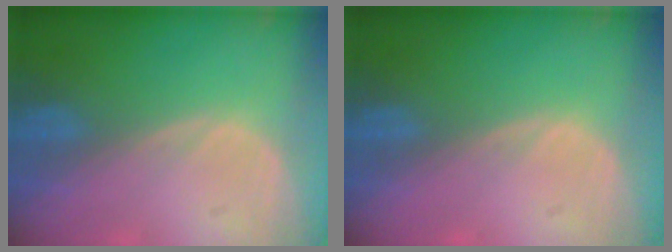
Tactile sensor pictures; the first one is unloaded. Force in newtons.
{"total": 0.0}